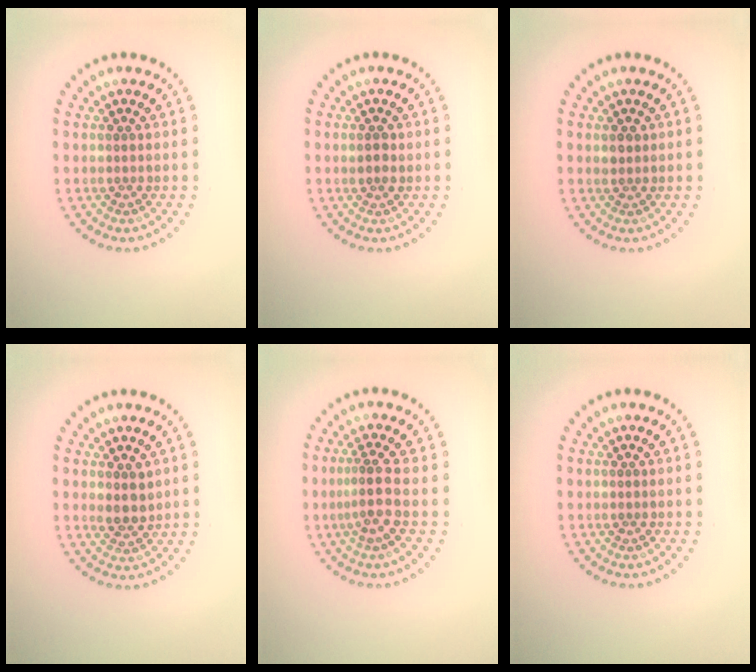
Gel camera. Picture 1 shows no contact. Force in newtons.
{"total": 1.2, "press": 1.2, "slide": 0.2}
{"total": 1.0, "press": 0.8, "slide": 0.5}
{"total": 2.0, "press": 1.7, "slide": 1.0}
{"total": 2.5, "press": 1.8, "slide": 1.8}
{"total": 0.0}